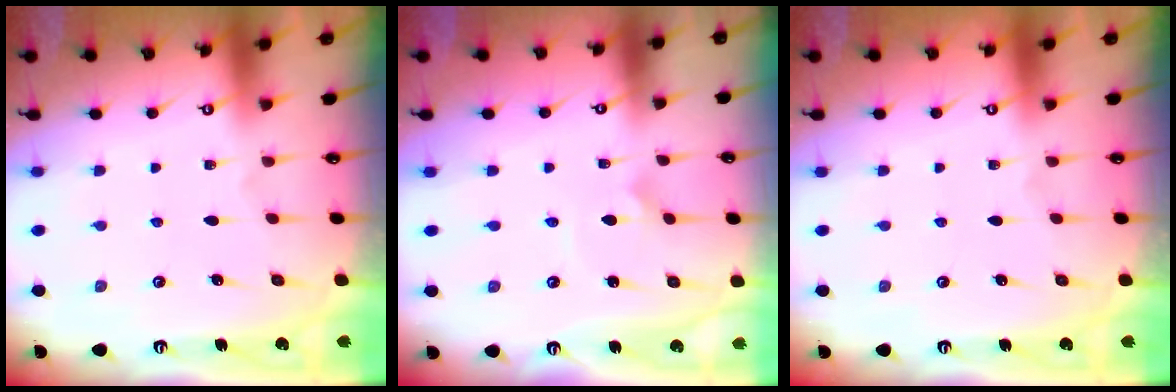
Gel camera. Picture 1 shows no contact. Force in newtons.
{"total": 2.2, "press": 2.2, "slide": 0.1}
{"total": 0.0}